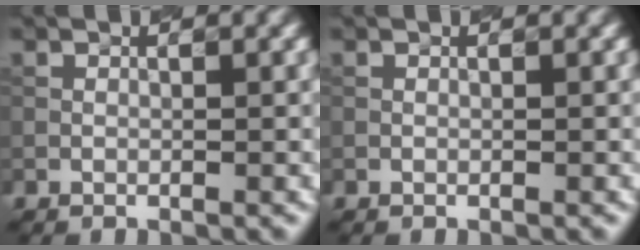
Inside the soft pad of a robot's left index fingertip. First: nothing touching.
{"total": 0.0}